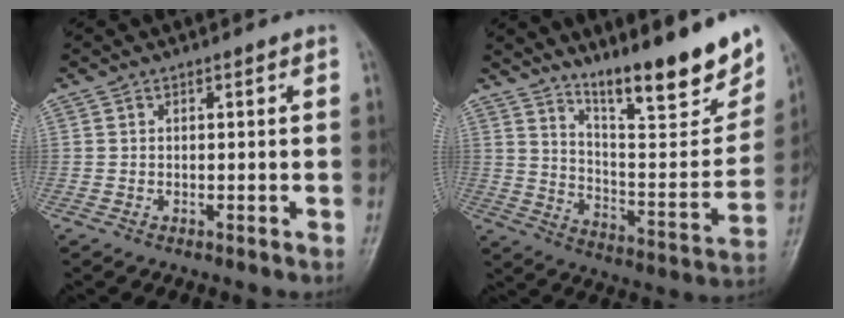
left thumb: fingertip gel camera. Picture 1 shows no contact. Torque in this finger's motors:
{"motor_torque": [0.98, 0.88, 1.40, -1.37, 0.10]}